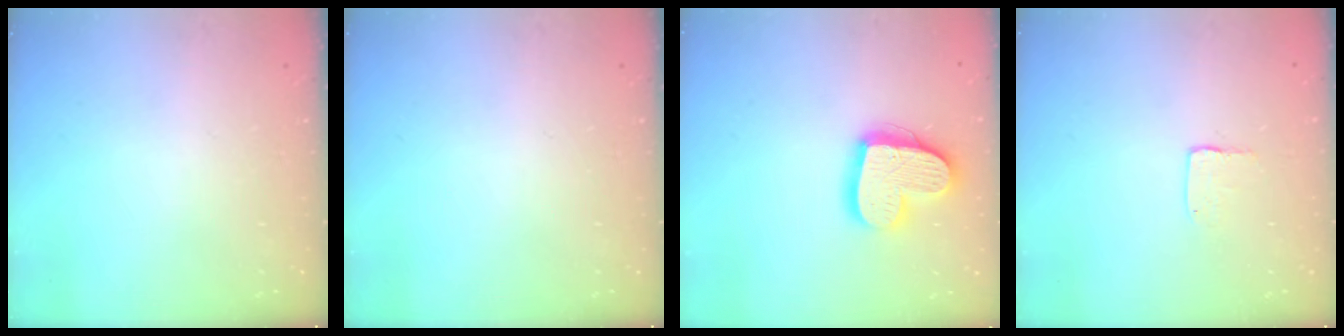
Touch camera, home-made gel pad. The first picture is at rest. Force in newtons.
{"total": 0.0}
{"total": 17.7, "press": 17.7, "slide": 1.5}
{"total": 3.2, "press": 3.2, "slide": 0.2}